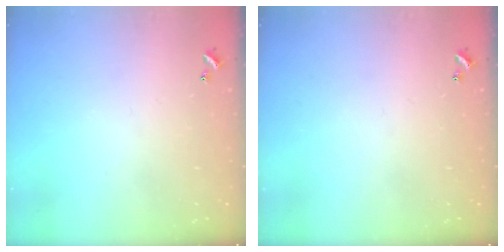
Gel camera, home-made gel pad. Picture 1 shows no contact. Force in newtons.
{"total": 0.0}